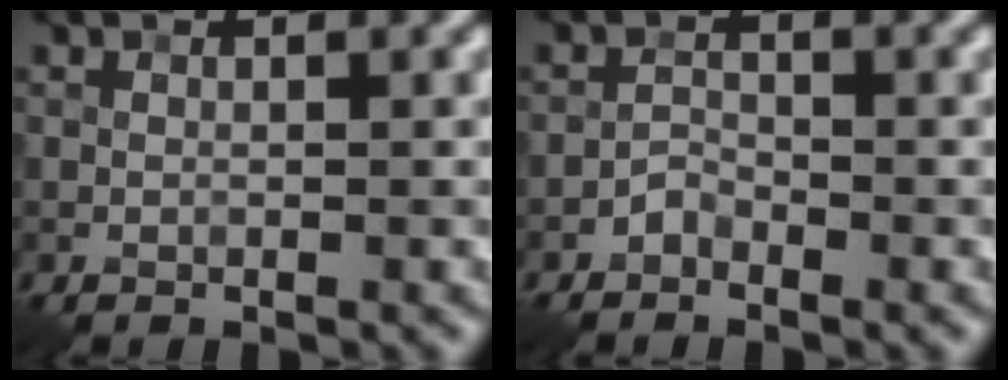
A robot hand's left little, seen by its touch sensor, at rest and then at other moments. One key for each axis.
{"total": 1.2, "fx": -1.0, "fy": 0.6, "fz": 0.3, "tx": -0.002, "ty": 0.006, "tz": -0.021}